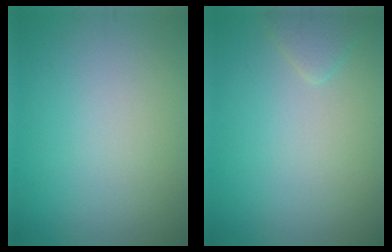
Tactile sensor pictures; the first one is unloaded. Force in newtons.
{"total": 1.4, "press": 1.4, "slide": 0.1}